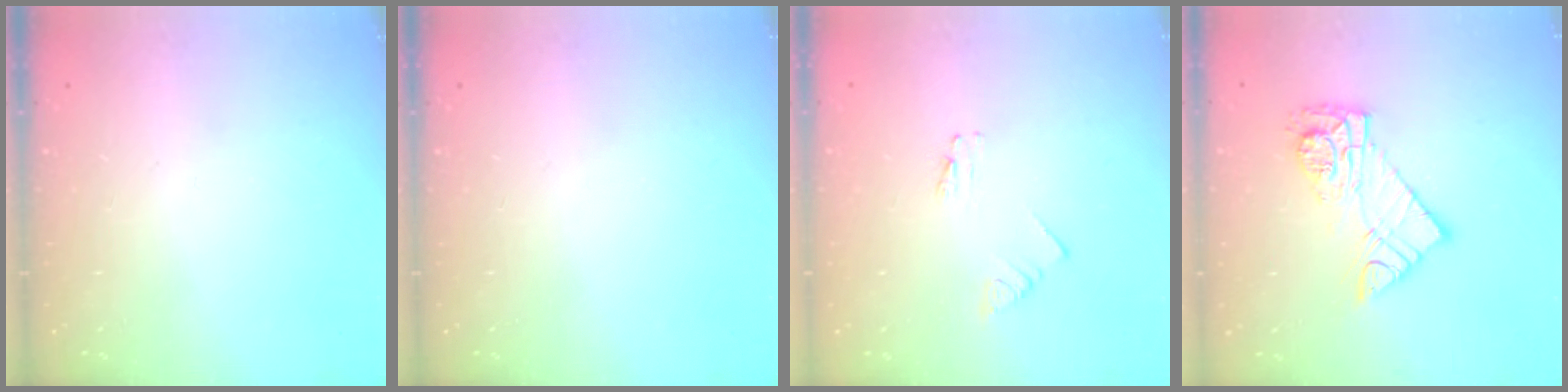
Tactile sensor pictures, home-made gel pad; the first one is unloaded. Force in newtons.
{"total": 0.0}
{"total": 0.6, "press": 0.6, "slide": 0.1}
{"total": 11.7, "press": 11.6, "slide": 1.0}